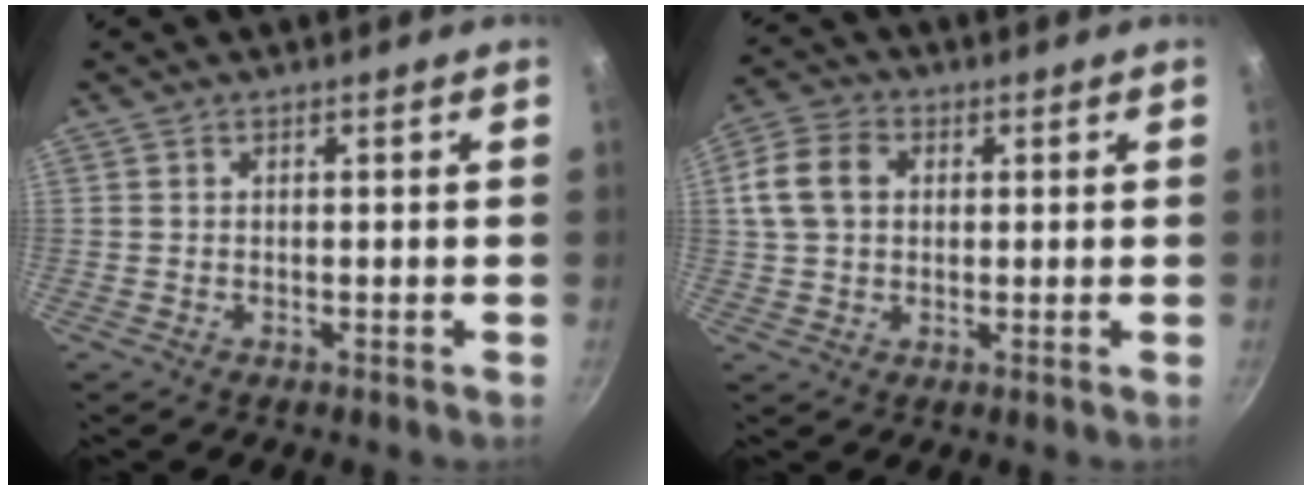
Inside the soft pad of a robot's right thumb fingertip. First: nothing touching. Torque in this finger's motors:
{"motor_torque": [-0.35, 1.78, 0.83, 0.18, 0.14]}